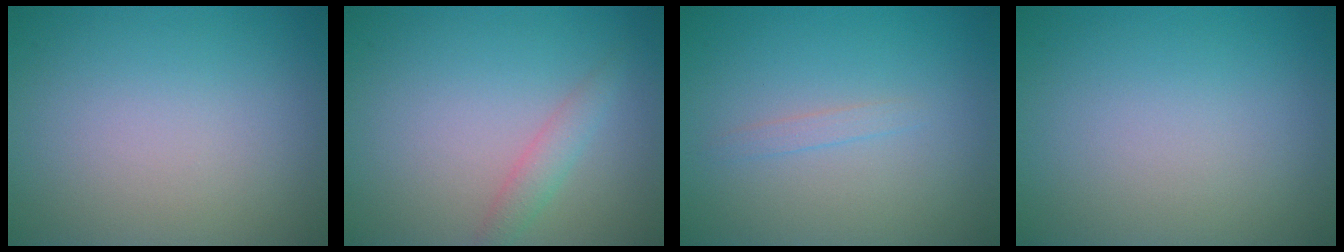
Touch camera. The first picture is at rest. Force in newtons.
{"total": 1.7, "press": 1.7, "slide": 0.1}
{"total": 0.8, "press": 0.8, "slide": 0.0}
{"total": 0.0}